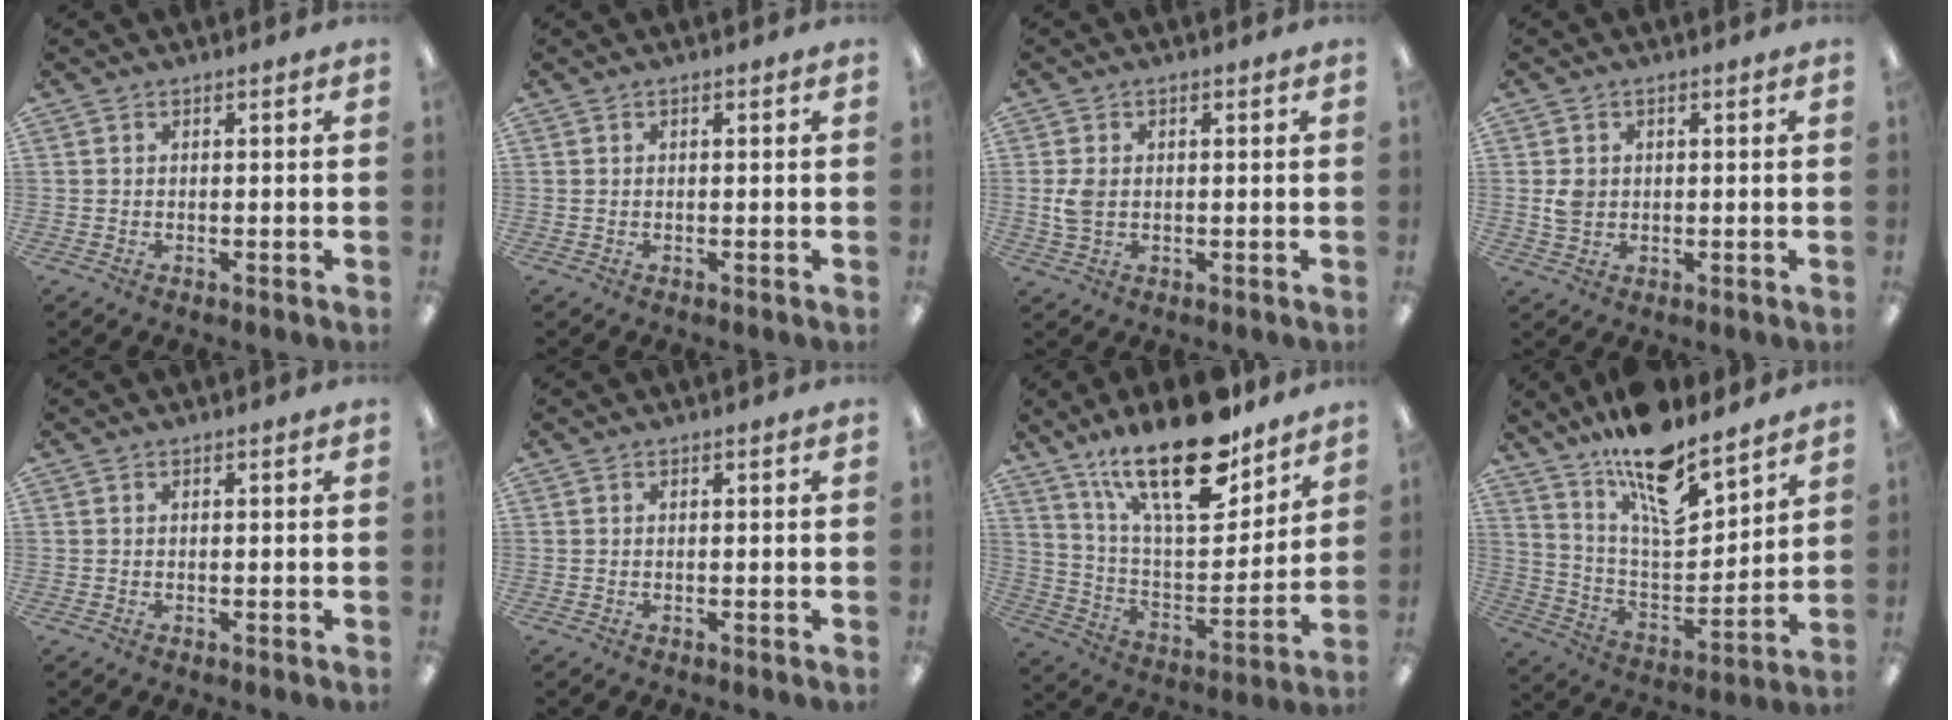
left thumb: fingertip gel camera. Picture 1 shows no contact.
{"total": 0.0}
{"total": 4.3, "force": [0.1, 2.8, 3.2], "torque": [-0.066, -0.002, -0.002]}
{"total": 3.1, "force": [0.4, 2.7, 1.5], "torque": [-0.021, 0.003, 0.004]}
{"total": 0.0}
{"total": 0.0}
{"total": 24.5, "force": [16.6, 9.1, 15.5], "torque": [-0.253, -0.100, 0.283]}
{"total": 16.9, "force": [13.3, 5.2, 9.1], "torque": [-0.158, -0.092, 0.229]}